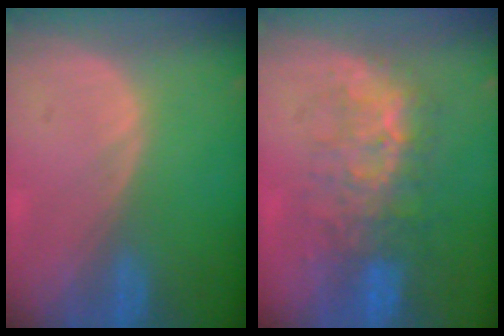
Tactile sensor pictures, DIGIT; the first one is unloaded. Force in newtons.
{"total": 8.7, "press": 8.1, "slide": 3.1}